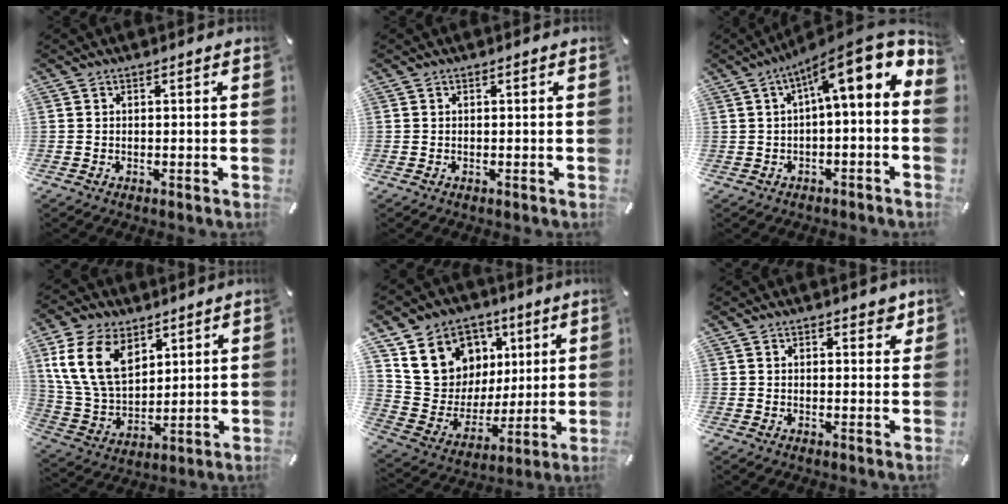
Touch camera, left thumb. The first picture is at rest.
{"total": 0.0}
{"total": 14.0, "force": [6.2, 4.1, 11.9], "torque": [-0.182, -0.046, 0.101]}
{"total": 15.7, "force": [7.3, 10.8, 8.8], "torque": [-0.211, -0.023, 0.138]}
{"total": 16.1, "force": [7.4, 13.5, 4.7], "torque": [-0.078, -0.045, 0.152]}
{"total": 2.8, "force": [1.9, 1.7, 1.3], "torque": [-0.005, -0.003, 0.028]}